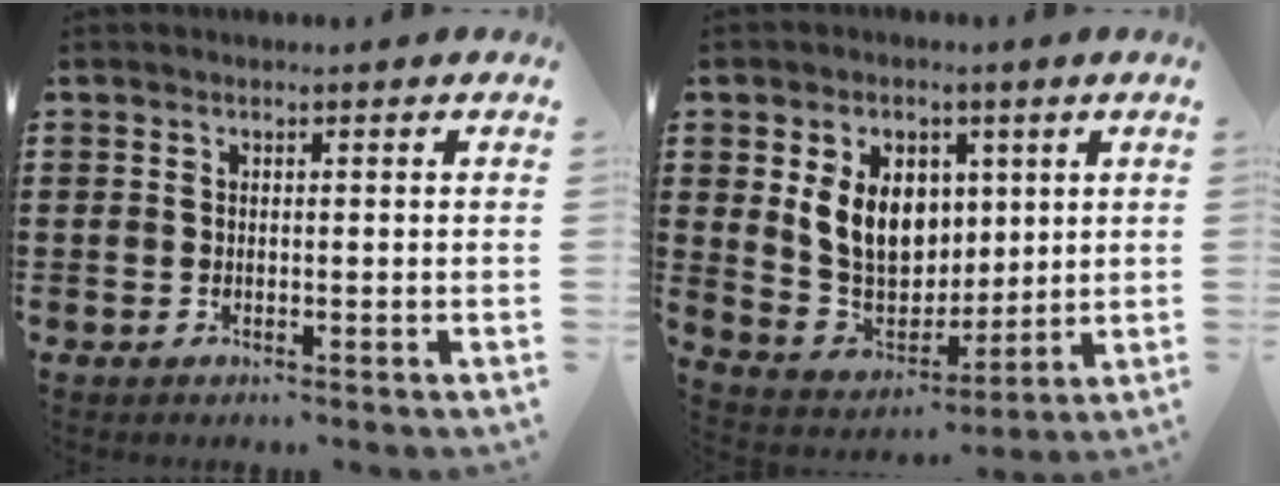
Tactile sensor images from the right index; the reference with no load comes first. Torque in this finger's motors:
{"motor_torque": [1.37, 0.77, 1.05, 0.13]}